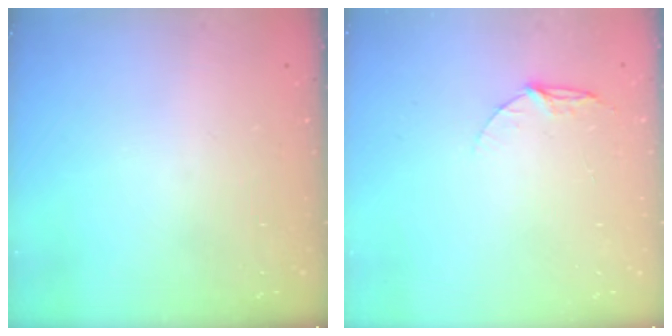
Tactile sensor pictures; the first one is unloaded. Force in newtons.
{"total": 5.4, "press": 5.4, "slide": 0.5}